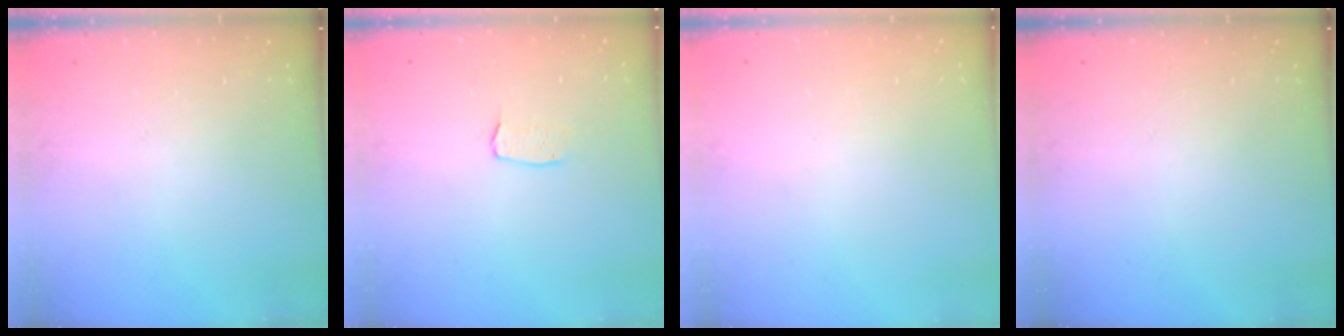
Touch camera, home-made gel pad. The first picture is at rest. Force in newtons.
{"total": 2.9, "press": 2.9, "slide": 0.2}
{"total": 0.0}
{"total": 0.0}